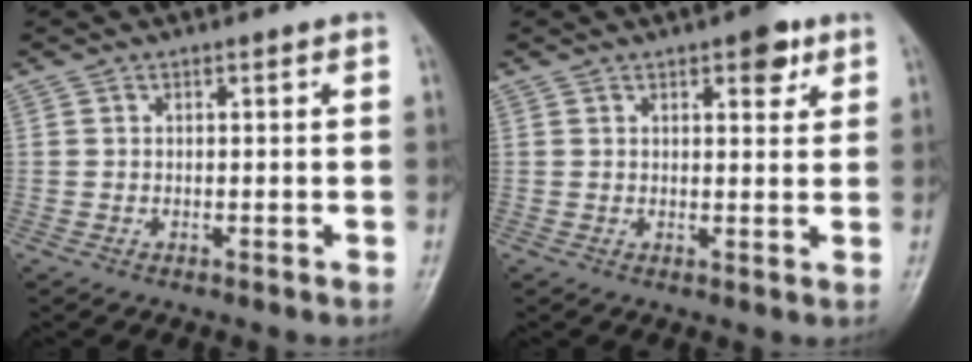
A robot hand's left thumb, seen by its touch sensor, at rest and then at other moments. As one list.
[{"total": 4.6, "force": [2.6, 2.0, 3.2], "torque": [-0.027, -0.010, 0.031]}]